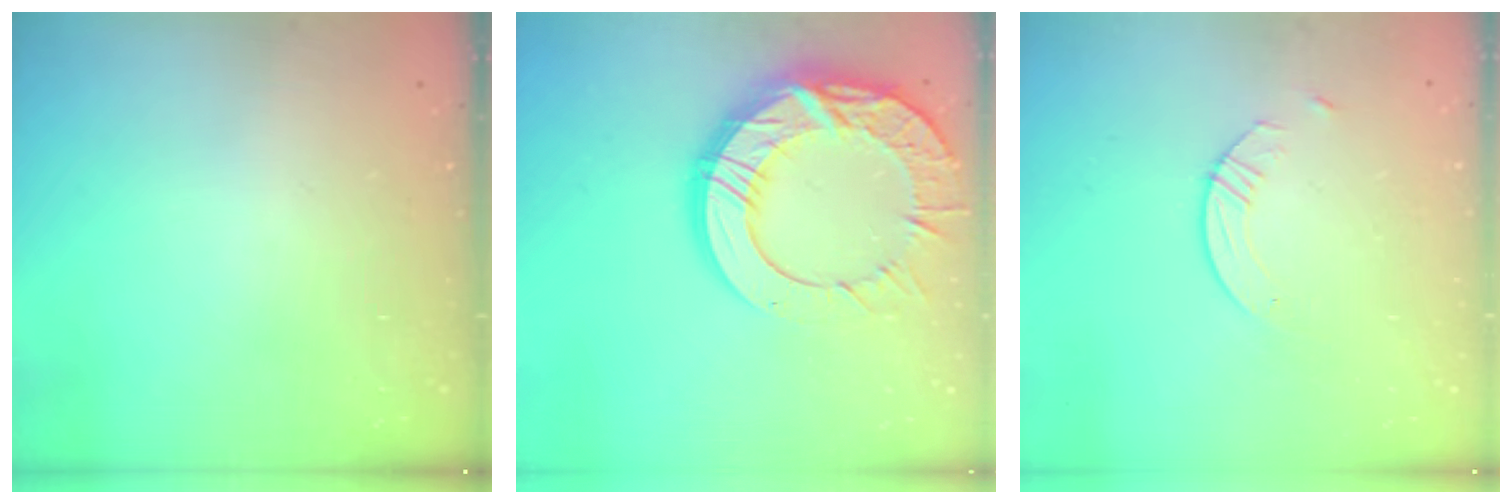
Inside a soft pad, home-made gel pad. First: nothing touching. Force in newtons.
{"total": 22.7, "press": 22.7, "slide": 1.8}
{"total": 4.9, "press": 4.8, "slide": 0.5}